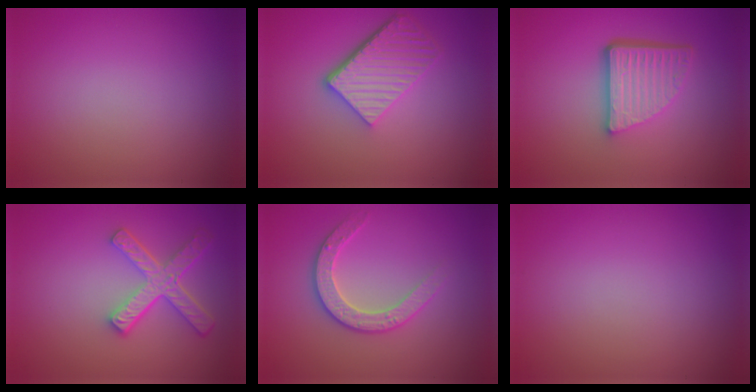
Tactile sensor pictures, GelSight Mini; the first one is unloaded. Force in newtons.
{"total": 5.2, "press": 3.8, "slide": 3.5}
{"total": 5.7, "press": 3.8, "slide": 4.2}
{"total": 4.9, "press": 3.7, "slide": 3.2}
{"total": 2.9, "press": 2.8, "slide": 0.8}
{"total": 0.0}